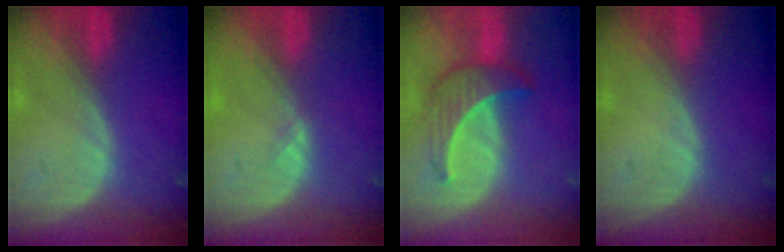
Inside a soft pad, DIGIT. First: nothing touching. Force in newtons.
{"total": 0.8, "press": 0.5, "slide": 0.6}
{"total": 6.6, "press": 6.3, "slide": 2.0}
{"total": 0.0}